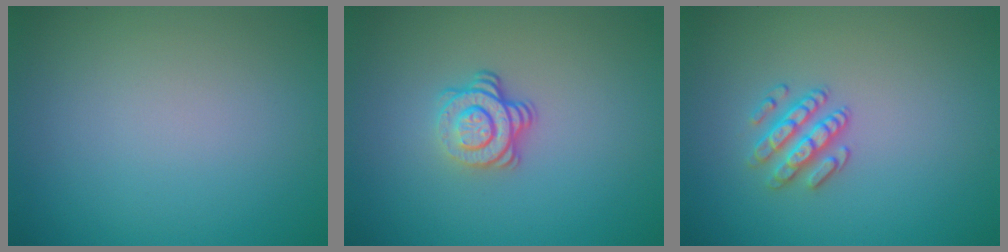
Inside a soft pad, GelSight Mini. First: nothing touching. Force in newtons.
{"total": 3.6, "press": 2.5, "slide": 2.6}
{"total": 2.5, "press": 2.3, "slide": 0.9}